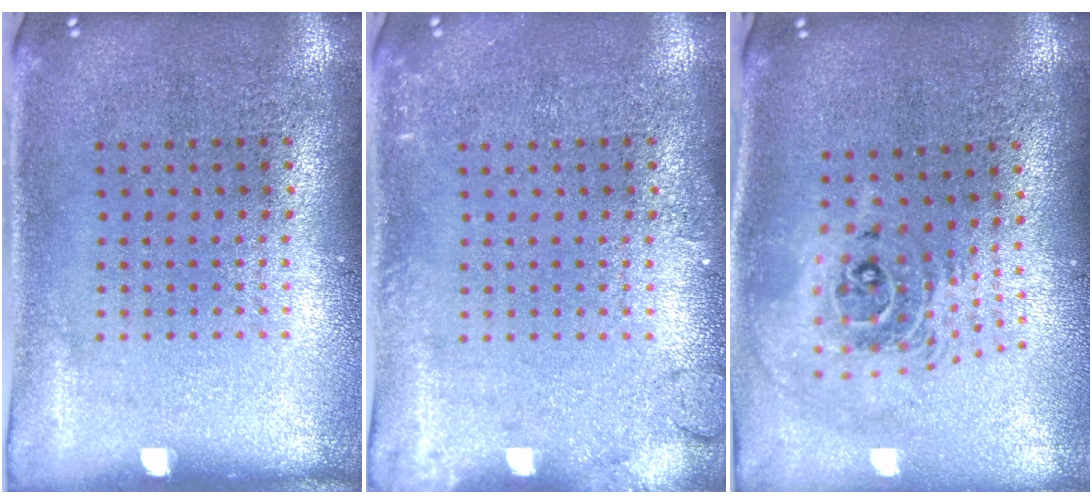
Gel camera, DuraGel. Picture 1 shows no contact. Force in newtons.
{"total": 1.7, "press": 1.7, "slide": 0.3}
{"total": 2.2, "press": 1.7, "slide": 1.5}